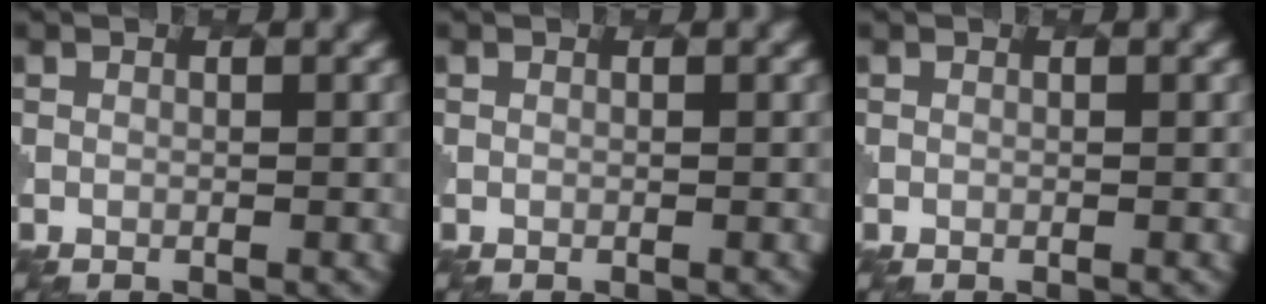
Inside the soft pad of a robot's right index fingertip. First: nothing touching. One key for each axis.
{"total": 0.0}
{"total": 0.0}